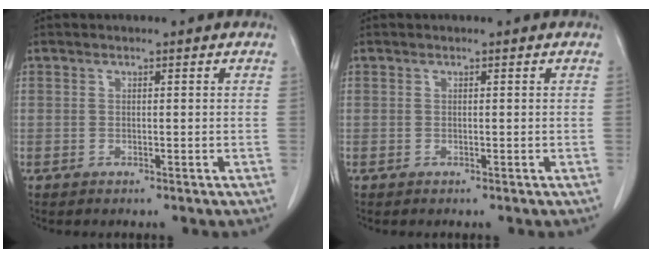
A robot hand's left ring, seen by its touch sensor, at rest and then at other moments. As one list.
[{"total": 0.0}]